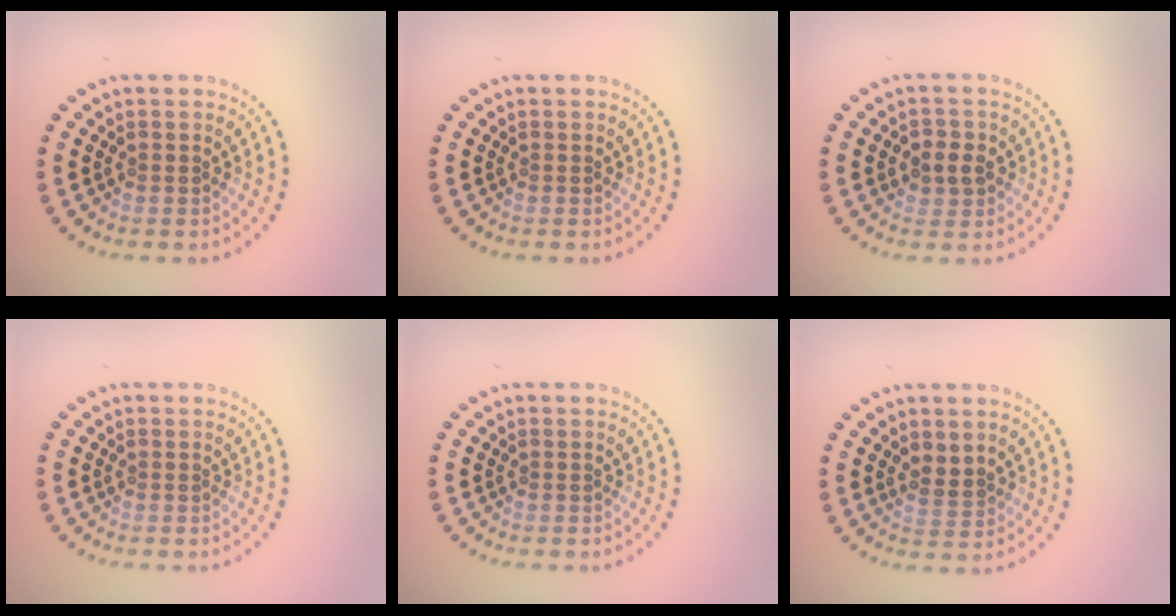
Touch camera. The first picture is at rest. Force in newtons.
{"total": 0.0}
{"total": 2.2, "press": 2.2, "slide": 0.5}
{"total": 0.0}
{"total": 0.0}
{"total": 1.9, "press": 1.8, "slide": 0.6}